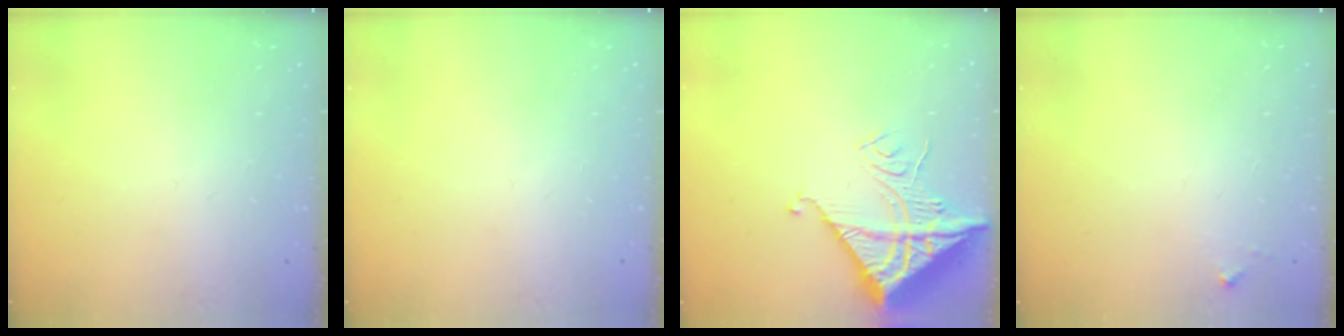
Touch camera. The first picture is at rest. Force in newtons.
{"total": 0.0}
{"total": 17.1, "press": 17.0, "slide": 1.6}
{"total": 2.8, "press": 2.8, "slide": 0.2}